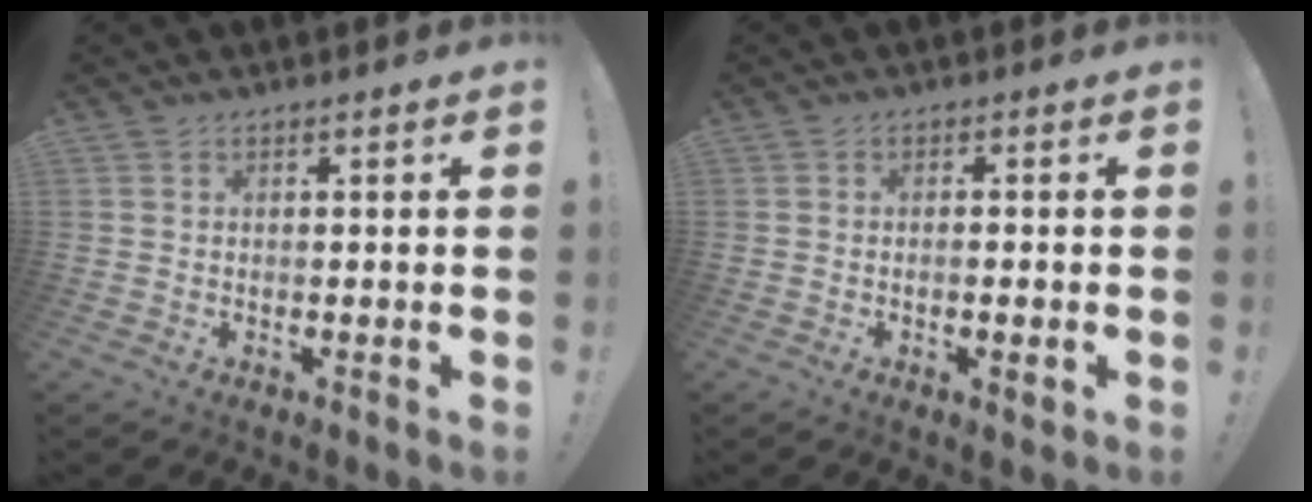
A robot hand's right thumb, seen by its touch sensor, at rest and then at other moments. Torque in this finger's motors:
{"motor_torque": [0.04, -0.06, 0.02, 0.12, -0.08]}